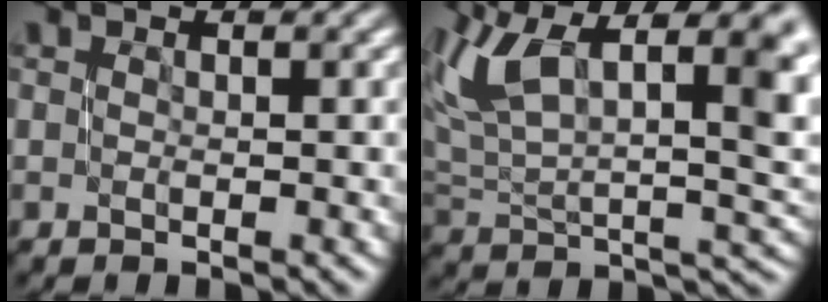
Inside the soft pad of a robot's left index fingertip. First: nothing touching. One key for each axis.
{"total": 13.9, "fx": 6.3, "fy": 6.9, "fz": 10.2, "tx": -0.204, "ty": 0.022, "tz": 0.122}